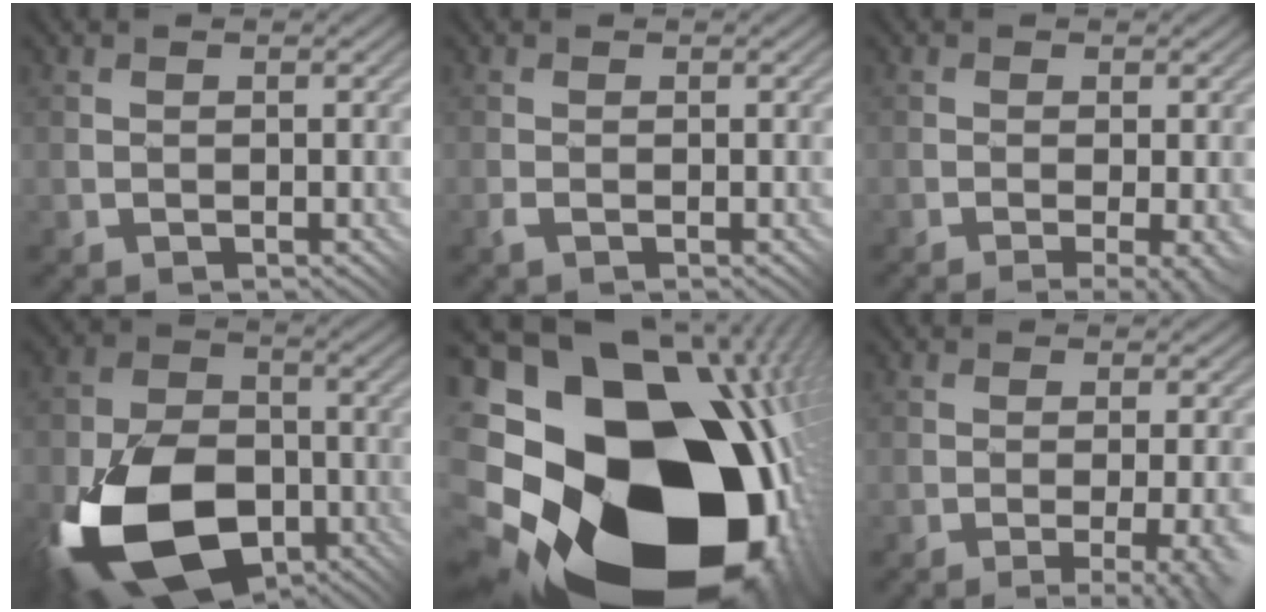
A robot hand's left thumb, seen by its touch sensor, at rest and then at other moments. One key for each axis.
{"total": 0.5, "fx": -0.3, "fy": 0.1, "fz": 0.4, "tx": -0.009, "ty": 0.002, "tz": -0.009}
{"total": 4.5, "fx": -2.8, "fy": 1.3, "fz": 3.3, "tx": -0.041, "ty": 0.000, "tz": -0.030}
{"total": 17.5, "fx": -6.9, "fy": 11.2, "fz": 11.6, "tx": -0.257, "ty": -0.050, "tz": -0.117}
{"total": 23.0, "fx": -3.8, "fy": 16.7, "fz": 15.3, "tx": -0.252, "ty": -0.061, "tz": -0.090}
{"total": 7.0, "fx": -4.4, "fy": 1.3, "fz": 5.3, "tx": -0.070, "ty": -0.001, "tz": -0.046}